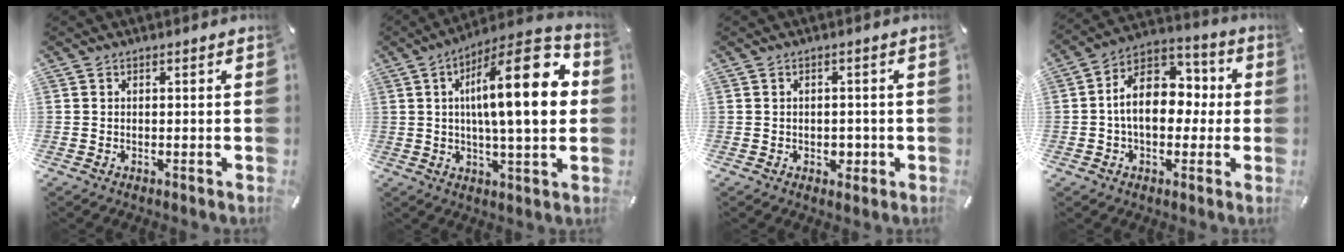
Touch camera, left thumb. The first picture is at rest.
{"total": 21.4, "force": [3.9, 6.1, 20.2], "torque": [-0.319, -0.014, 0.047]}
{"total": 2.8, "force": [-0.7, 2.3, 1.4], "torque": [-0.018, -0.002, -0.016]}
{"total": 13.7, "force": [-0.2, 9.8, 9.6], "torque": [-0.163, 0.006, -0.003]}